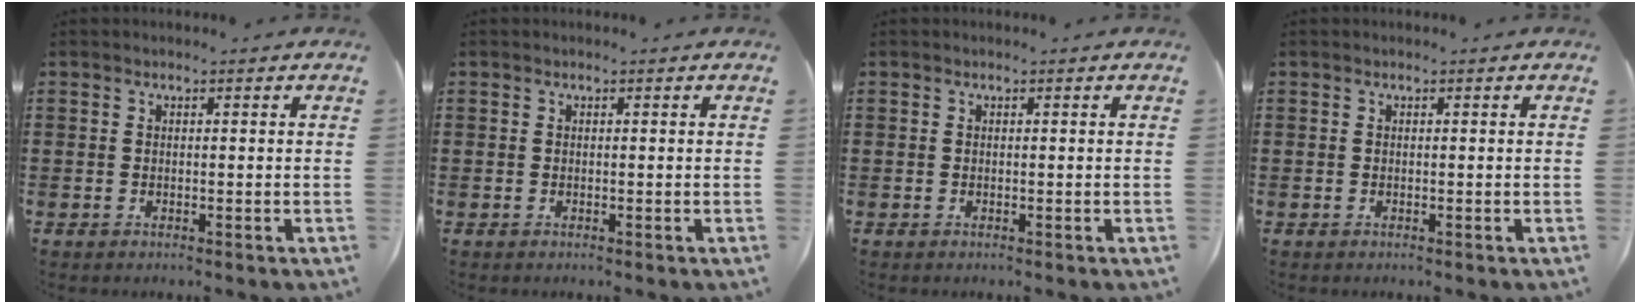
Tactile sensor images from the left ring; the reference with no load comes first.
{"total": 0.0}
{"total": 0.0}
{"total": 0.0}